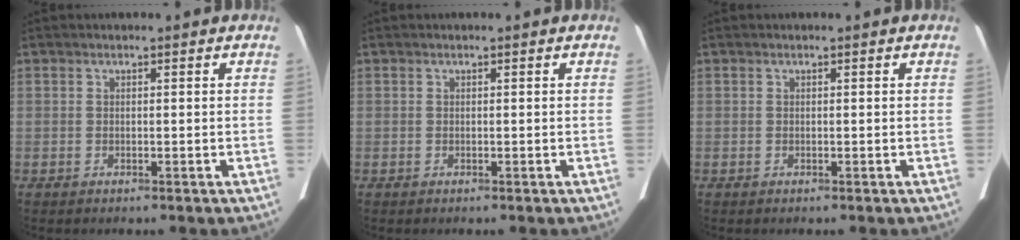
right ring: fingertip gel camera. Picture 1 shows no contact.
{"total": 0.0}
{"total": 0.0}